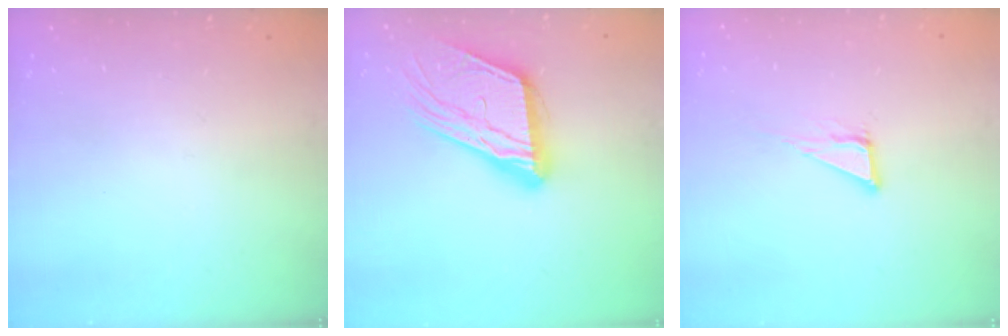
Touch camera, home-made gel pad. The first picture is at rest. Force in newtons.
{"total": 17.4, "press": 17.3, "slide": 1.9}
{"total": 5.6, "press": 5.6, "slide": 0.3}